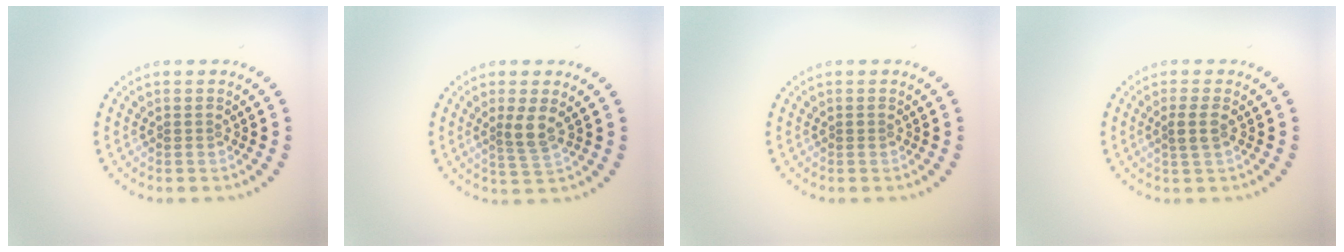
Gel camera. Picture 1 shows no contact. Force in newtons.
{"total": 2.0, "press": 1.7, "slide": 1.1}
{"total": 0.0}
{"total": 1.7, "press": 1.4, "slide": 1.0}